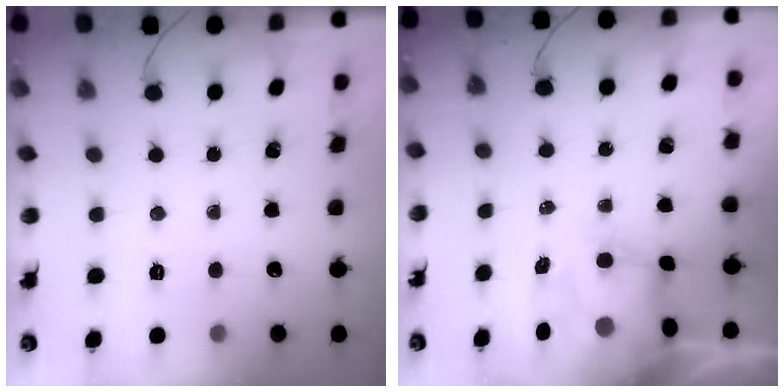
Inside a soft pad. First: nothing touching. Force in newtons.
{"total": 6.1, "press": 5.8, "slide": 2.1}